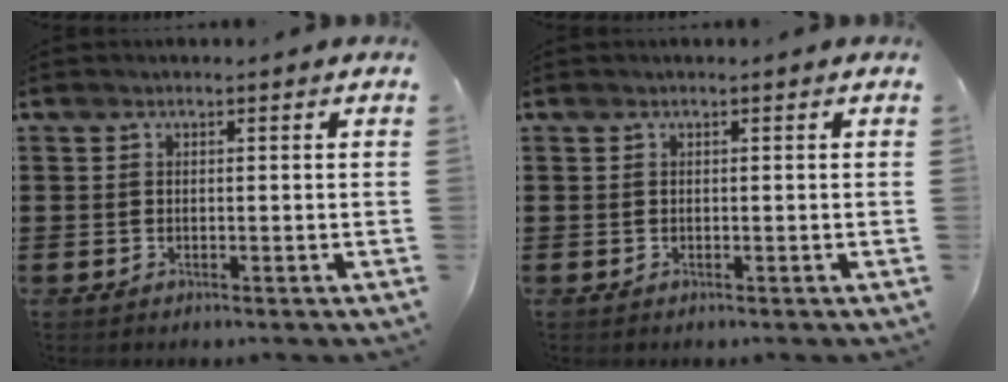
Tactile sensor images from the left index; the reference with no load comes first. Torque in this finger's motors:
{"motor_torque": [-0.01, 0.01, 0.00, 0.01]}